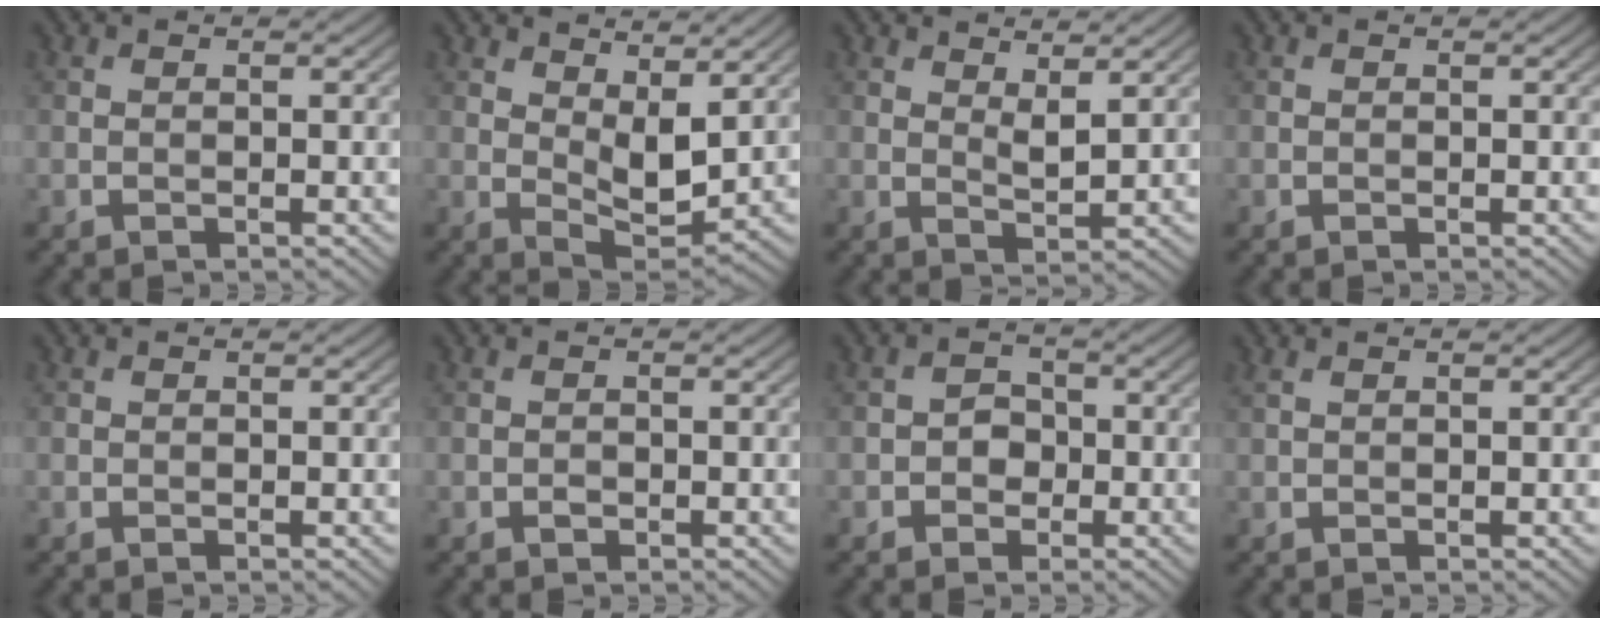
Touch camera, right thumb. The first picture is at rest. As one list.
[{"total": 6.7, "force": [3.2, 3.1, 5.1], "torque": [-0.095, -0.008, 0.057]}, {"total": 3.0, "force": [2.1, 0.8, 2.0], "torque": [-0.039, -0.007, 0.040]}, {"total": 0.0}, {"total": 0.0}, {"total": 0.7, "force": [-0.4, 0.5, 0.4], "torque": [-0.004, -0.002, -0.007]}, {"total": 2.6, "force": [-0.7, 2.3, 1.1], "torque": [-0.006, -0.001, -0.022]}, {"total": 0.7, "force": [0.5, 0.1, 0.5], "torque": [-0.015, 0.004, 0.010]}]